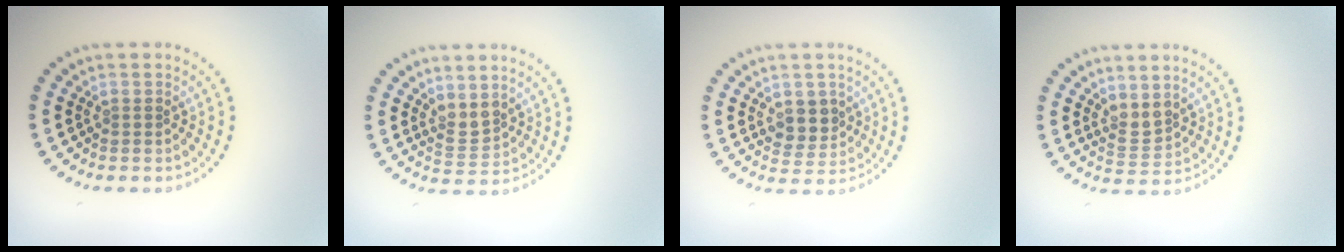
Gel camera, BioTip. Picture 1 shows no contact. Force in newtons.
{"total": 1.9, "press": 1.6, "slide": 1.1}
{"total": 2.6, "press": 2.4, "slide": 1.1}
{"total": 1.9, "press": 1.6, "slide": 1.1}